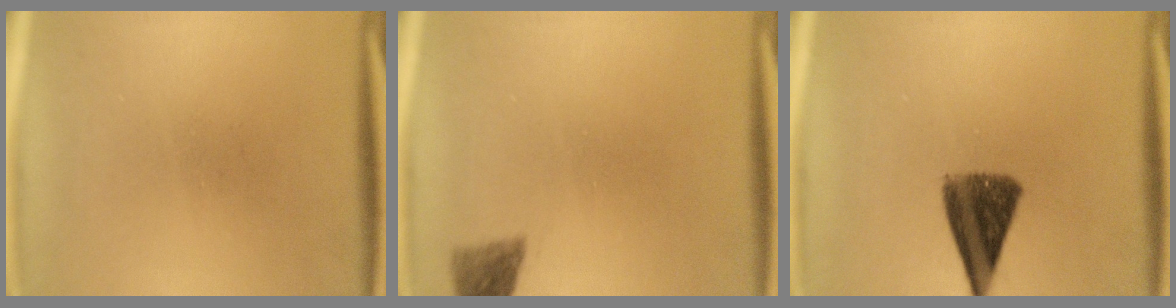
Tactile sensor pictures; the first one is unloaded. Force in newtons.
{"total": 2.8}
{"total": 9.4}